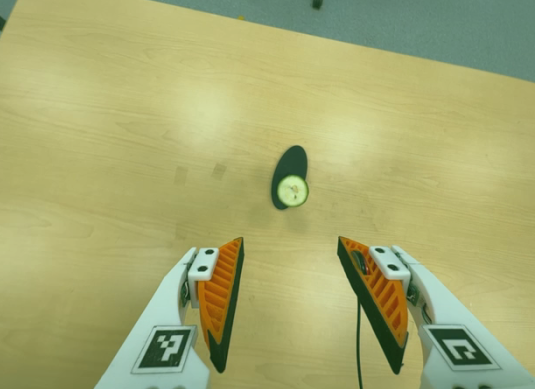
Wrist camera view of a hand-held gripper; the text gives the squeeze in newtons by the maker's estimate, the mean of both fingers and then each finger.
{"total": 0.0}